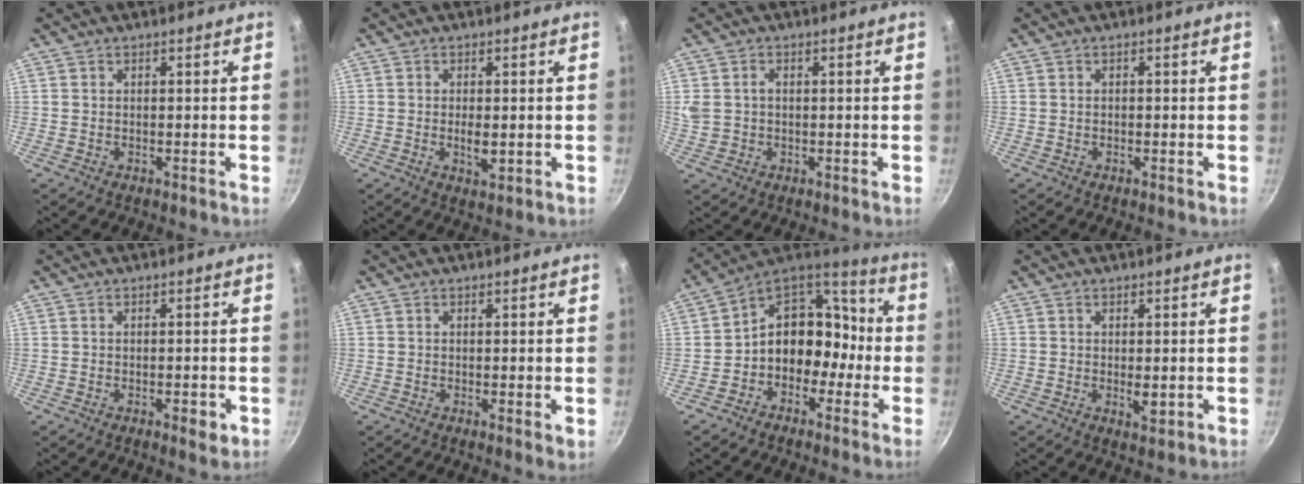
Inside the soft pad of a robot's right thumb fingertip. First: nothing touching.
{"total": 3.2, "force": [-0.4, 1.5, 2.8], "torque": [-0.047, -0.004, -0.006]}
{"total": 4.2, "force": [0.3, 3.4, 2.6], "torque": [-0.051, 0.011, 0.011]}
{"total": 0.0}
{"total": 2.6, "force": [-1.0, 1.0, 2.2], "torque": [-0.024, -0.002, -0.014]}
{"total": 2.0, "force": [-0.1, 0.4, 1.9], "torque": [-0.031, -0.008, -0.003]}
{"total": 14.6, "force": [-2.7, 10.7, 9.5], "torque": [-0.093, 0.062, -0.059]}
{"total": 2.2, "force": [-0.2, 1.0, 2.0], "torque": [-0.028, -0.006, 0.000]}